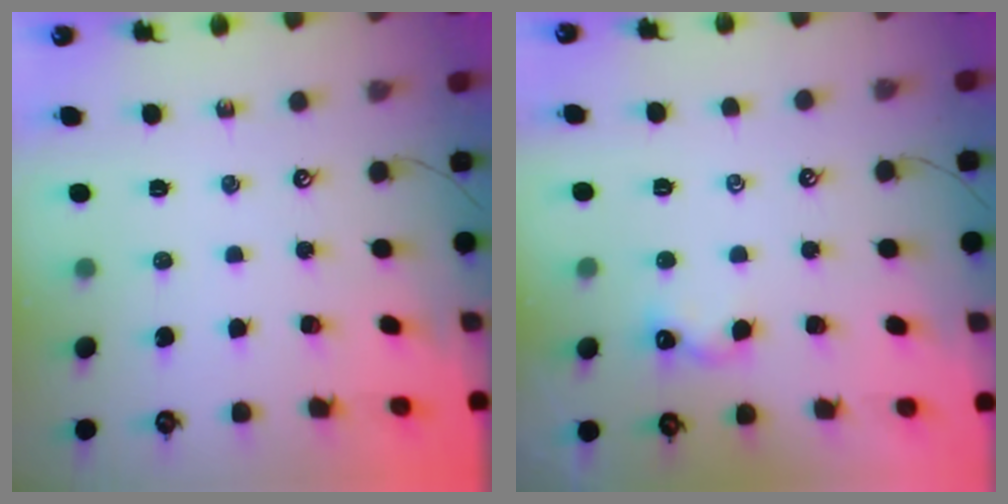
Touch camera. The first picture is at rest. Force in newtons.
{"total": 0.8, "press": 0.6, "slide": 0.5}